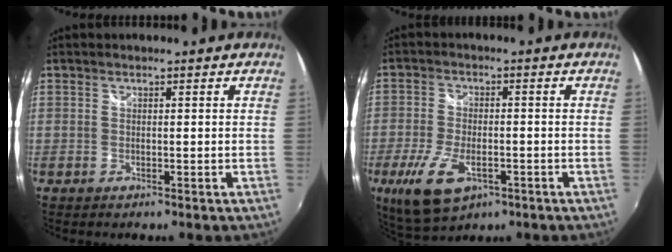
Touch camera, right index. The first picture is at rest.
{"total": 11.3, "force": [-5.1, 5.6, 8.4], "torque": [-0.188, -0.029, -0.088]}